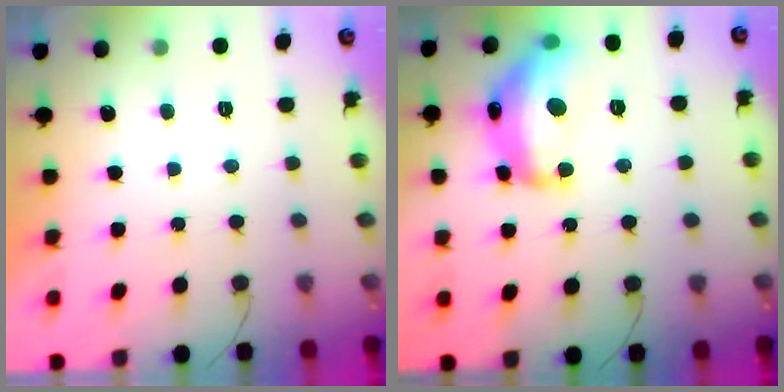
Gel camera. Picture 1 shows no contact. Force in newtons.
{"total": 18.6, "press": 18.6, "slide": 1.0}